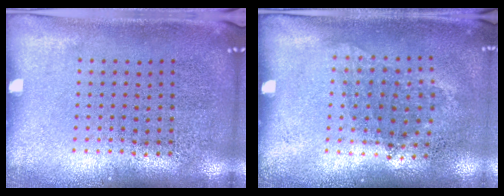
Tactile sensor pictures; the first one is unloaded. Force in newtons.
{"total": 1.0, "press": 0.8, "slide": 0.6}